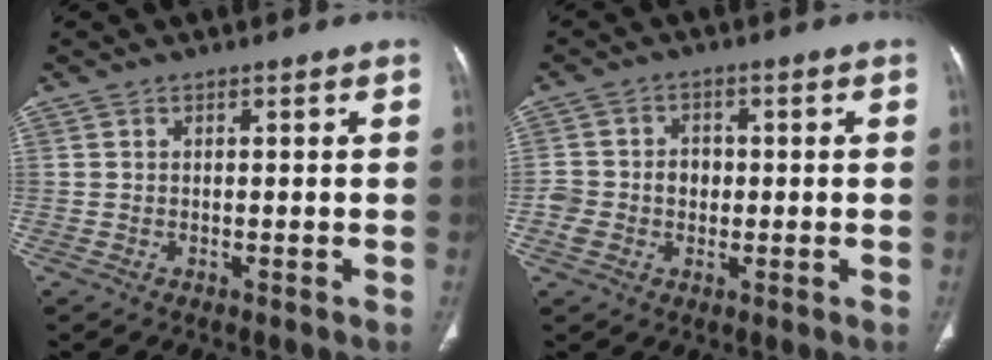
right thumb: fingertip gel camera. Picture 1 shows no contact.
{"total": 6.2, "force": [-0.7, 5.3, 3.3], "torque": [-0.043, 0.020, -0.013]}